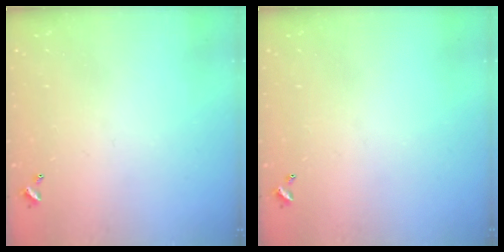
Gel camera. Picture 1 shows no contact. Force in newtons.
{"total": 0.0}